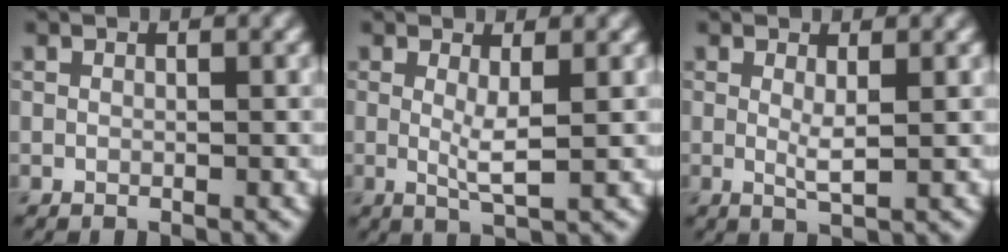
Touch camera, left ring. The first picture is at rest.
{"total": 2.2, "force": [0.2, 0.2, 2.2], "torque": [-0.046, -0.013, 0.007]}
{"total": 1.4, "force": [0.2, 0.1, 1.4], "torque": [-0.032, -0.009, 0.006]}